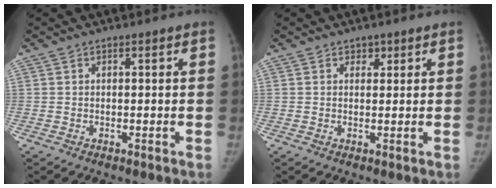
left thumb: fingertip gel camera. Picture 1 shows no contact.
{"total": 1.6, "force": [1.0, 1.1, 0.4], "torque": [0.009, -0.006, 0.013]}